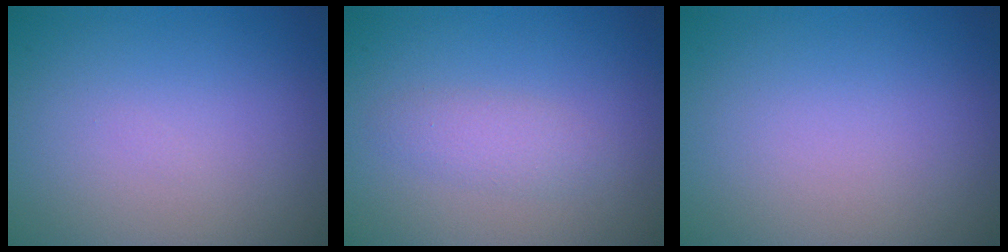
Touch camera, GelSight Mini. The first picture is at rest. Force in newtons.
{"total": 1.8, "press": 1.8, "slide": 0.0}
{"total": 0.0}